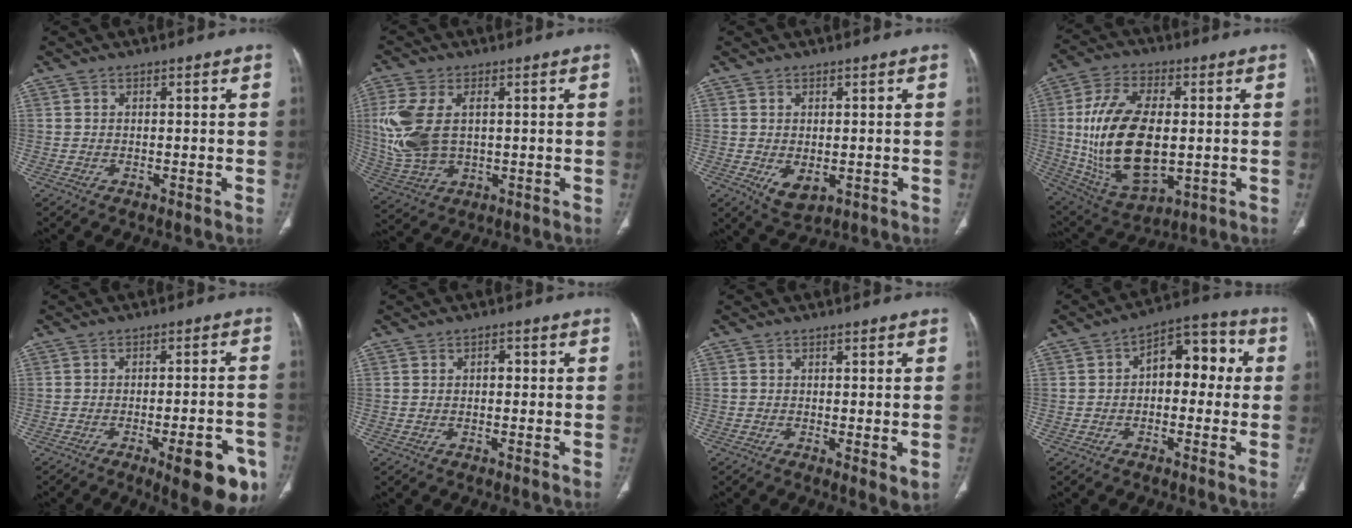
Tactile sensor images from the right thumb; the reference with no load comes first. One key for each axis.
{"total": 12.9, "fx": 1.6, "fy": 7.8, "fz": 10.1, "tx": -0.234, "ty": 0.000, "tz": 0.042}
{"total": 4.6, "fx": -0.9, "fy": 2.8, "fz": 3.6, "tx": -0.057, "ty": -0.009, "tz": 0.000}
{"total": 21.2, "fx": 0.0, "fy": 11.4, "fz": 17.9, "tx": -0.344, "ty": -0.008, "tz": 0.019}
{"total": 12.8, "fx": -6.3, "fy": 3.8, "fz": 10.6, "tx": -0.109, "ty": 0.021, "tz": -0.075}
{"total": 1.7, "fx": 0.1, "fy": 1.0, "fz": 1.4, "tx": -0.020, "ty": 0.007, "tz": 0.001}
{"total": 3.2, "fx": -0.7, "fy": 0.9, "fz": 3.0, "tx": -0.048, "ty": -0.011, "tz": -0.009}
{"total": 10.6, "fx": 0.9, "fy": 6.4, "fz": 8.4, "tx": -0.079, "ty": 0.038, "tz": 0.001}